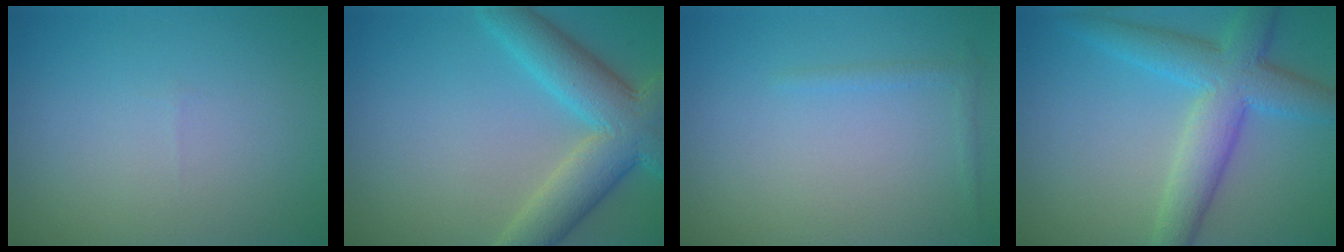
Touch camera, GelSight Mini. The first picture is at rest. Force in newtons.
{"total": 7.5, "press": 7.5, "slide": 0.4}
{"total": 0.8, "press": 0.8, "slide": 0.1}
{"total": 6.5, "press": 6.5, "slide": 0.1}